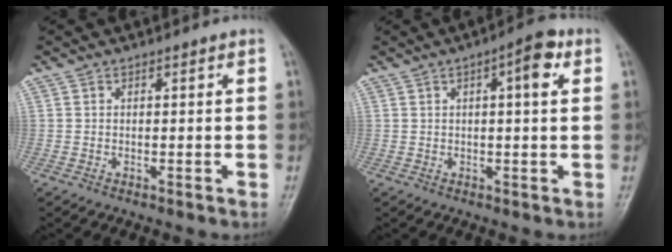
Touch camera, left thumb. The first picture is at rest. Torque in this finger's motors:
{"motor_torque": [-0.15, 0.33, 0.09, 0.45, 0.14]}